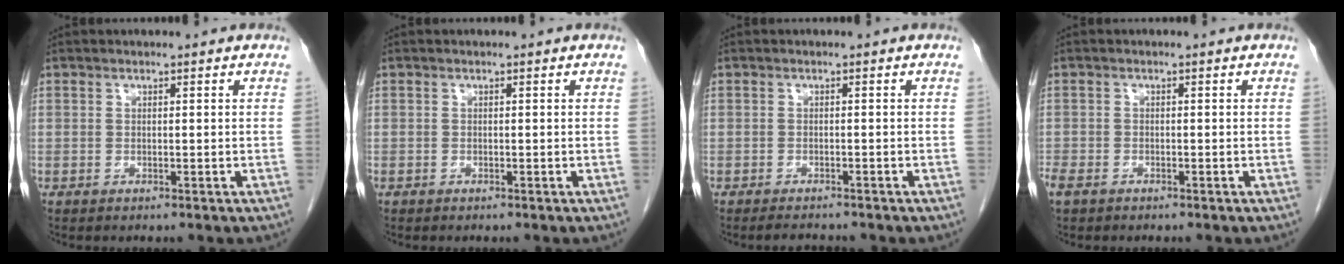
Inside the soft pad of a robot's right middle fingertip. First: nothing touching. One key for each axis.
{"total": 0.0}
{"total": 2.1, "fx": -2.0, "fy": 0.3, "fz": 0.6, "tx": -0.013, "ty": -0.007, "tz": -0.028}
{"total": 3.1, "fx": -2.2, "fy": 1.6, "fz": 1.5, "tx": -0.034, "ty": -0.007, "tz": -0.036}